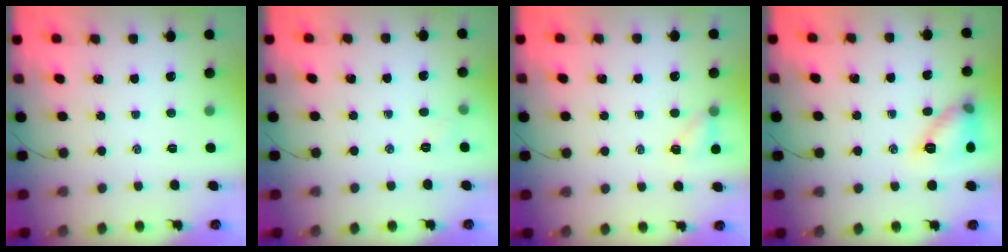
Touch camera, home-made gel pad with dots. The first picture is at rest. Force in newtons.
{"total": 3.9, "press": 3.8, "slide": 1.1}
{"total": 4.8, "press": 4.5, "slide": 1.5}
{"total": 11.5, "press": 11.5, "slide": 0.6}